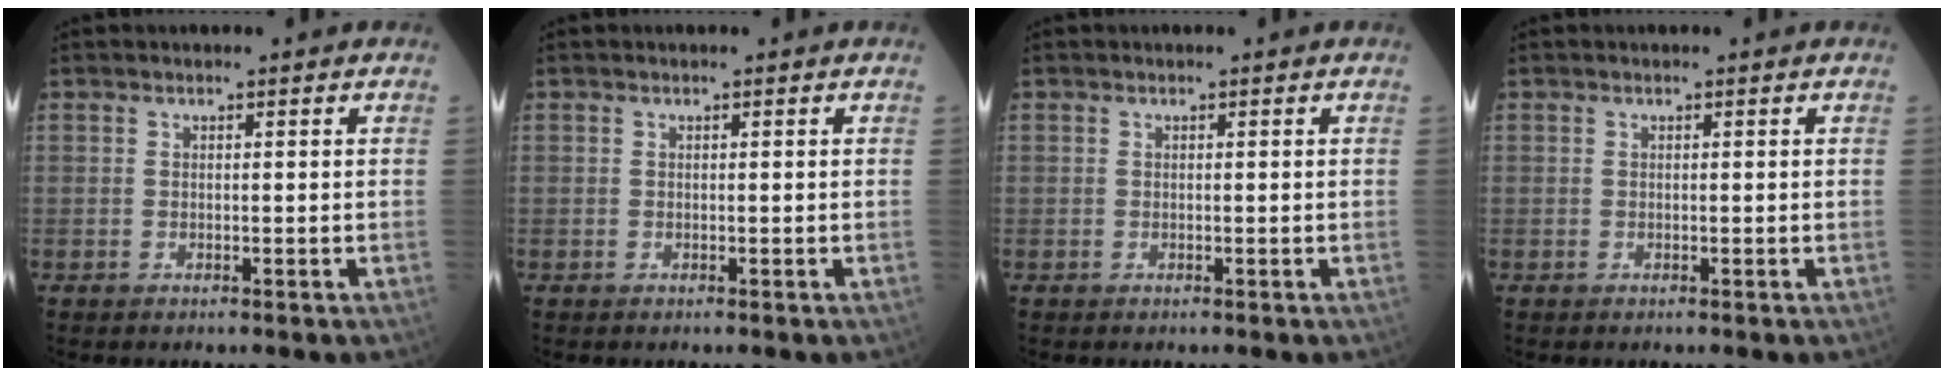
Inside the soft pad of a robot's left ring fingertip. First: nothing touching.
{"total": 0.0}
{"total": 0.0}
{"total": 0.0}